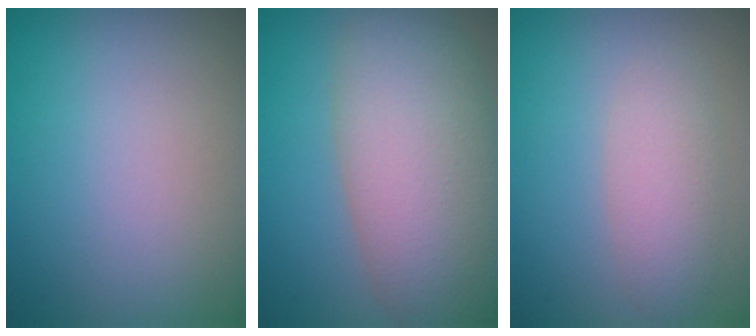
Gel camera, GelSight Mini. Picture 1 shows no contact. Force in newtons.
{"total": 10.1, "press": 10.1, "slide": 0.3}
{"total": 2.8, "press": 2.8, "slide": 0.3}